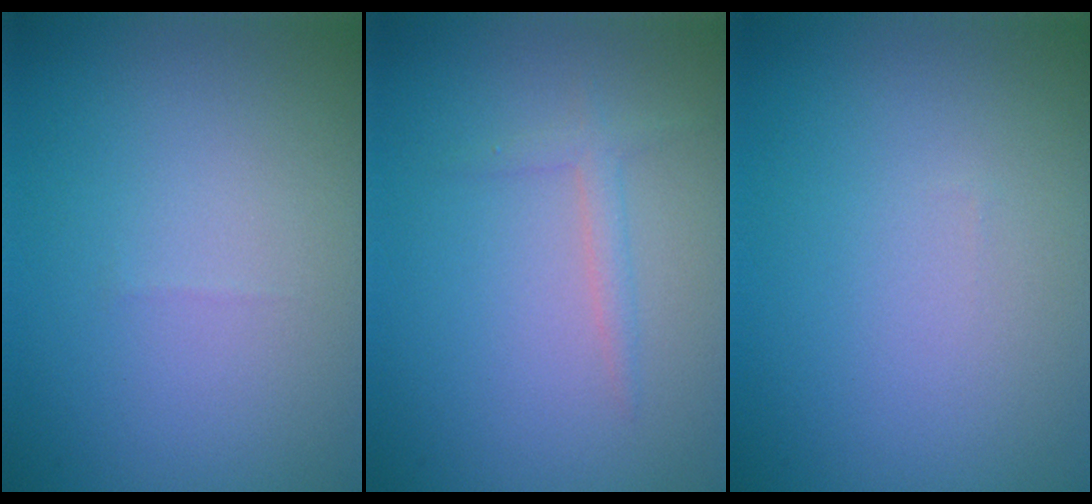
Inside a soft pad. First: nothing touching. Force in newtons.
{"total": 1.4, "press": 1.4, "slide": 0.1}
{"total": 0.0}